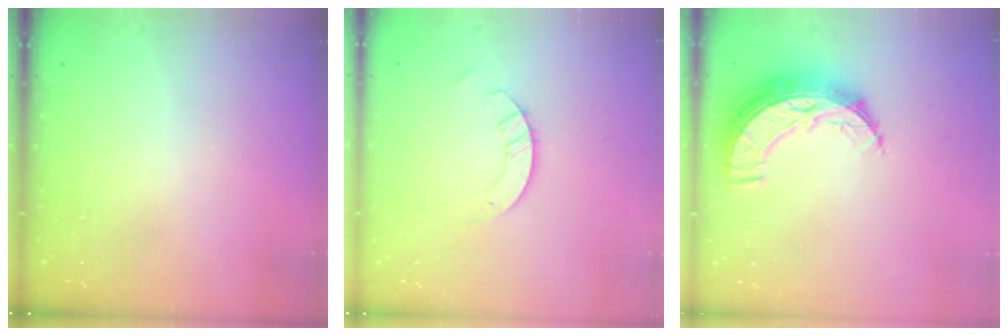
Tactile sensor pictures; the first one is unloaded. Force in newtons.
{"total": 2.6, "press": 2.6, "slide": 0.2}
{"total": 9.9, "press": 9.9, "slide": 0.7}